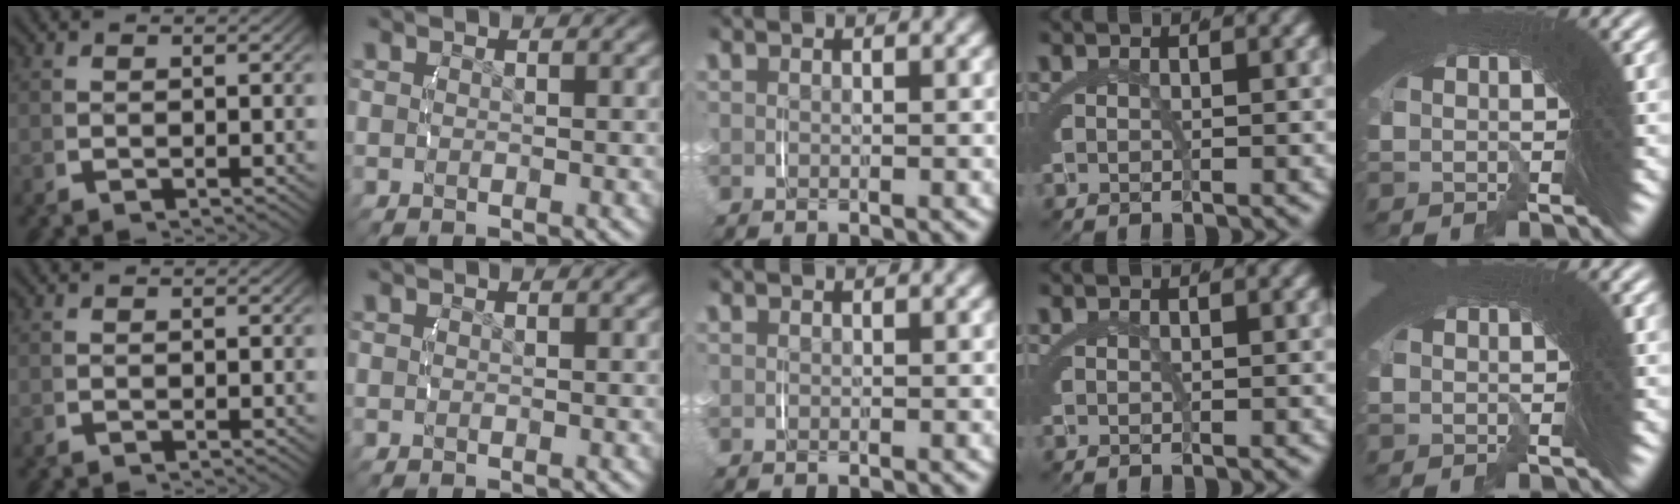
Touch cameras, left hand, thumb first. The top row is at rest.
{}